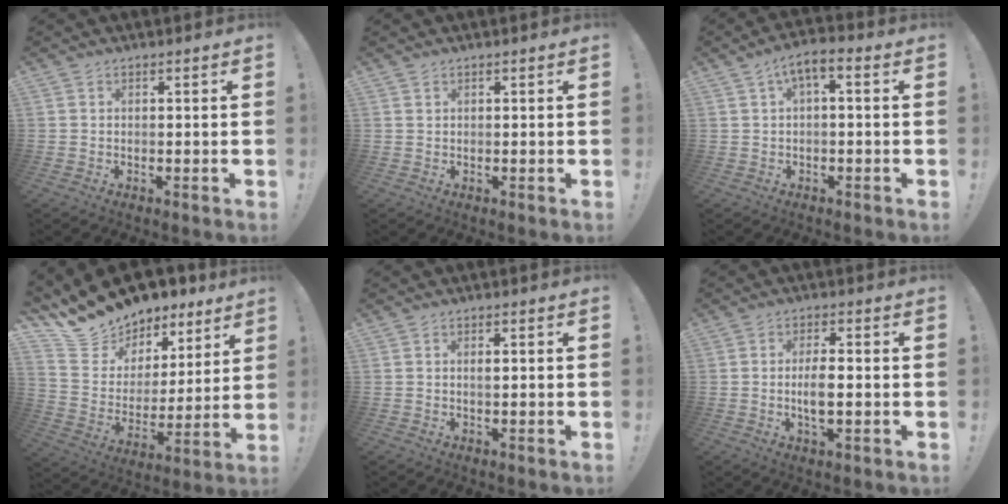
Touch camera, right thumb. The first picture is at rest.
{"total": 0.0}
{"total": 5.1, "force": [0.9, 1.7, 4.8], "torque": [-0.077, -0.003, 0.014]}
{"total": 15.5, "force": [13.6, 7.0, 2.5], "torque": [-0.061, -0.112, 0.260]}
{"total": 1.1, "force": [-0.1, 0.3, 1.1], "torque": [-0.007, -0.004, -0.005]}
{"total": 6.2, "force": [-0.9, 2.1, 5.8], "torque": [-0.107, -0.007, -0.023]}